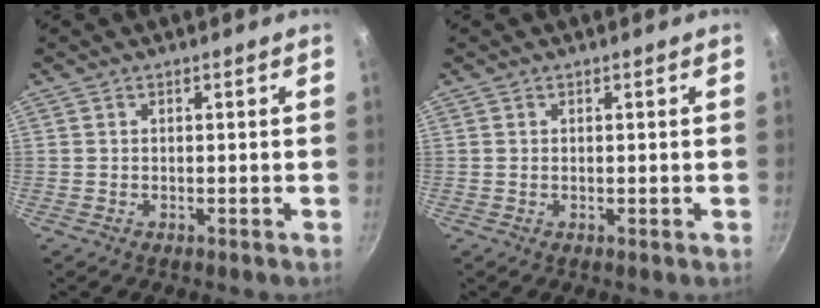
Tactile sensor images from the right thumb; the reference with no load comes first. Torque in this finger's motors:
{"motor_torque": [1.99, 1.93, 0.05, 0.05, 0.06]}